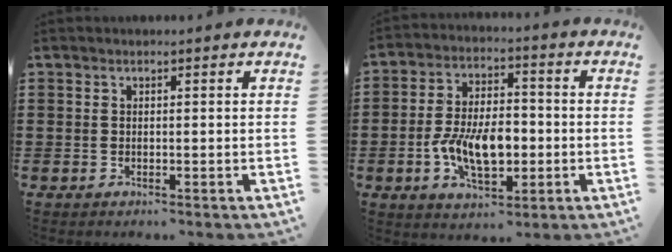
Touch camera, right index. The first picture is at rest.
{"total": 9.3, "force": [-2.1, 5.1, 7.5], "torque": [-0.147, -0.001, -0.046]}